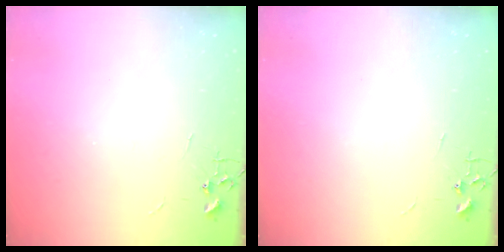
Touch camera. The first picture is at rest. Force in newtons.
{"total": 0.0}